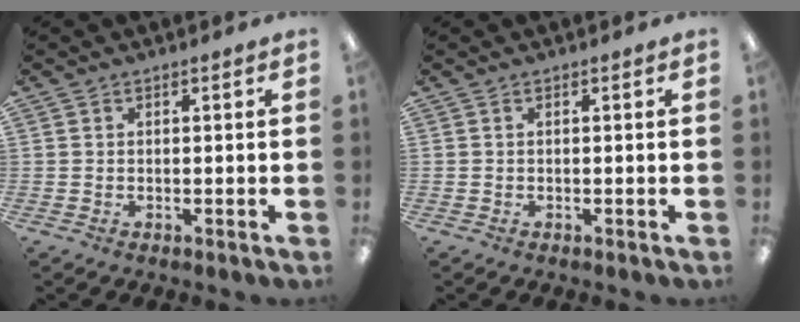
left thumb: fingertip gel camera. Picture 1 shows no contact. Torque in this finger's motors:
{"motor_torque": [-0.03, 0.02, 0.00, 0.00, 0.00]}